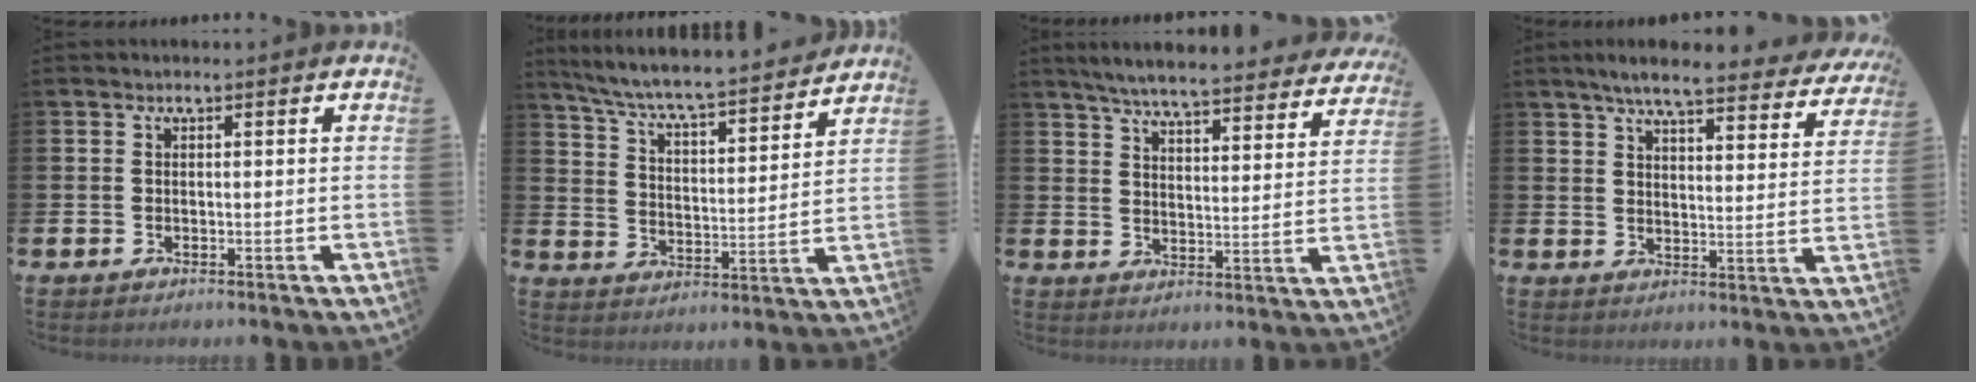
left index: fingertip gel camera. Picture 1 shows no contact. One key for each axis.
{"total": 7.0, "fx": 6.6, "fy": 0.3, "fz": 2.2, "tx": -0.077, "ty": -0.056, "tz": 0.111}
{"total": 6.0, "fx": 5.7, "fy": 0.2, "fz": 1.8, "tx": -0.055, "ty": -0.042, "tz": 0.096}
{"total": 6.3, "fx": 5.7, "fy": 0.6, "fz": 2.7, "tx": -0.061, "ty": -0.036, "tz": 0.095}